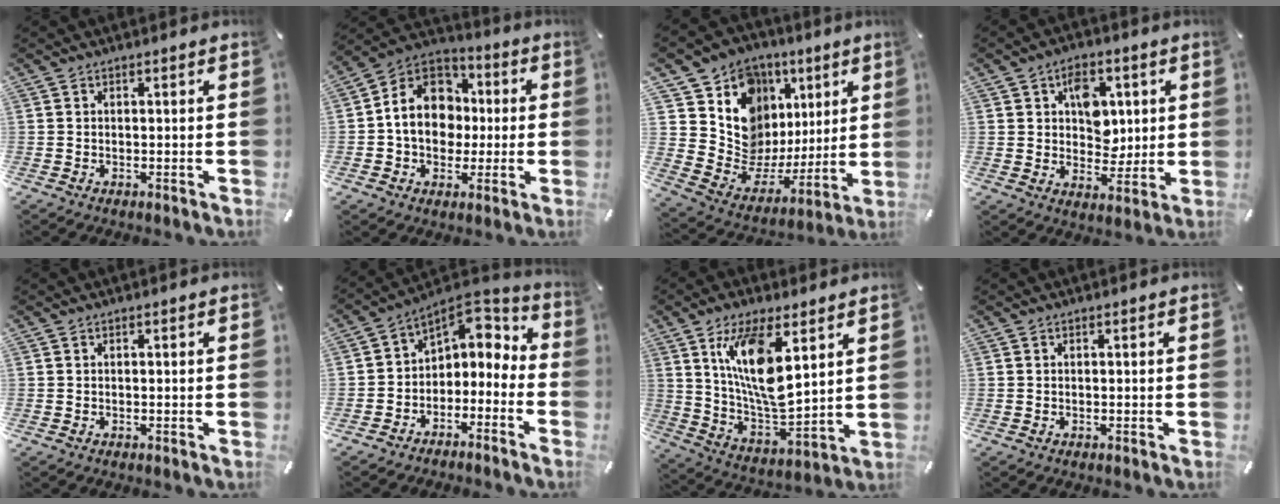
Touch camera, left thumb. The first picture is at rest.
{"total": 13.3, "force": [-0.7, 11.5, 6.6], "torque": [-0.136, 0.012, -0.012]}
{"total": 13.5, "force": [3.2, 12.2, 4.8], "torque": [-0.080, -0.048, 0.082]}
{"total": 8.5, "force": [2.4, 6.9, 4.4], "torque": [-0.049, -0.002, 0.038]}
{"total": 0.0}
{"total": 5.6, "force": [0.7, 5.3, 1.4], "torque": [-0.022, -0.011, 0.015]}
{"total": 15.6, "force": [7.6, 6.3, 12.0], "torque": [-0.241, -0.038, 0.129]}
{"total": 0.0}